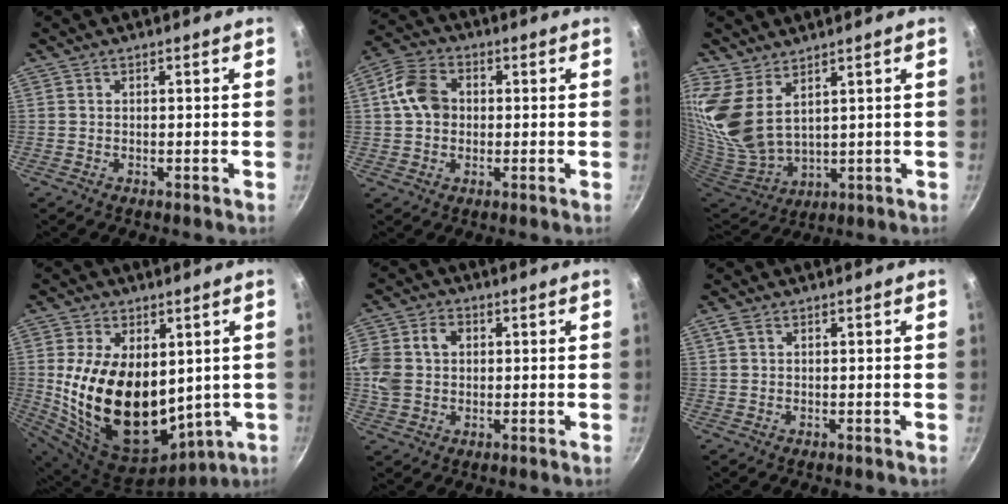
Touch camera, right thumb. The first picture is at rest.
{"total": 8.7, "force": [0.7, 6.7, 5.5], "torque": [-0.088, 0.015, 0.000]}
{"total": 12.5, "force": [7.2, 6.4, 8.0], "torque": [-0.159, -0.062, 0.164]}
{"total": 22.8, "force": [2.0, 14.5, 17.5], "torque": [-0.300, -0.031, 0.061]}
{"total": 12.1, "force": [1.9, 9.7, 7.0], "torque": [-0.158, 0.021, 0.030]}
{"total": 1.4, "force": [0.7, 0.7, 1.0], "torque": [-0.021, 0.004, 0.017]}